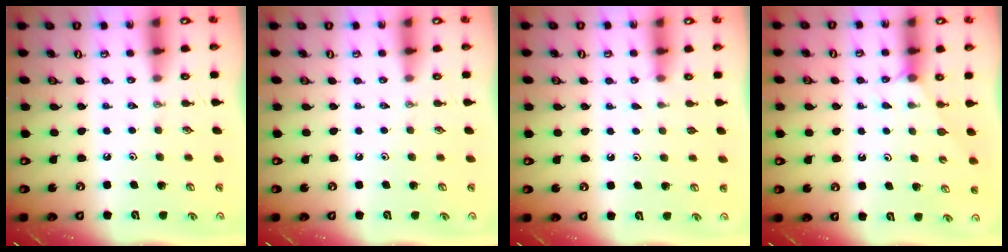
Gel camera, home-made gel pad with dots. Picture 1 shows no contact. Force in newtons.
{"total": 0.0}
{"total": 1.7, "press": 1.6, "slide": 0.2}
{"total": 2.5, "press": 2.5, "slide": 0.4}